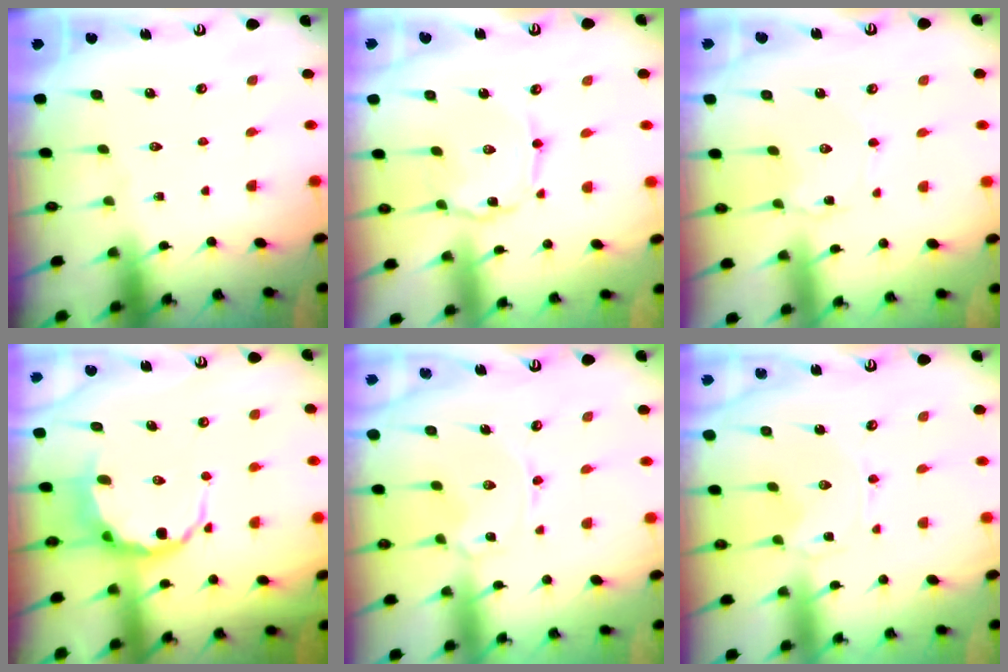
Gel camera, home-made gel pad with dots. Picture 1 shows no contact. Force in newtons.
{"total": 1.6, "press": 1.5, "slide": 0.2}
{"total": 2.3, "press": 2.3, "slide": 0.3}
{"total": 5.4, "press": 5.1, "slide": 1.8}
{"total": 1.6, "press": 1.5, "slide": 0.2}
{"total": 0.0}